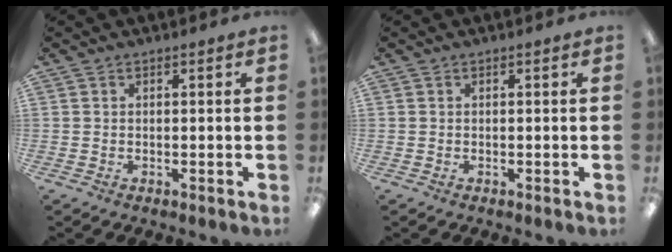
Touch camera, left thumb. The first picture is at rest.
{"total": 0.0}